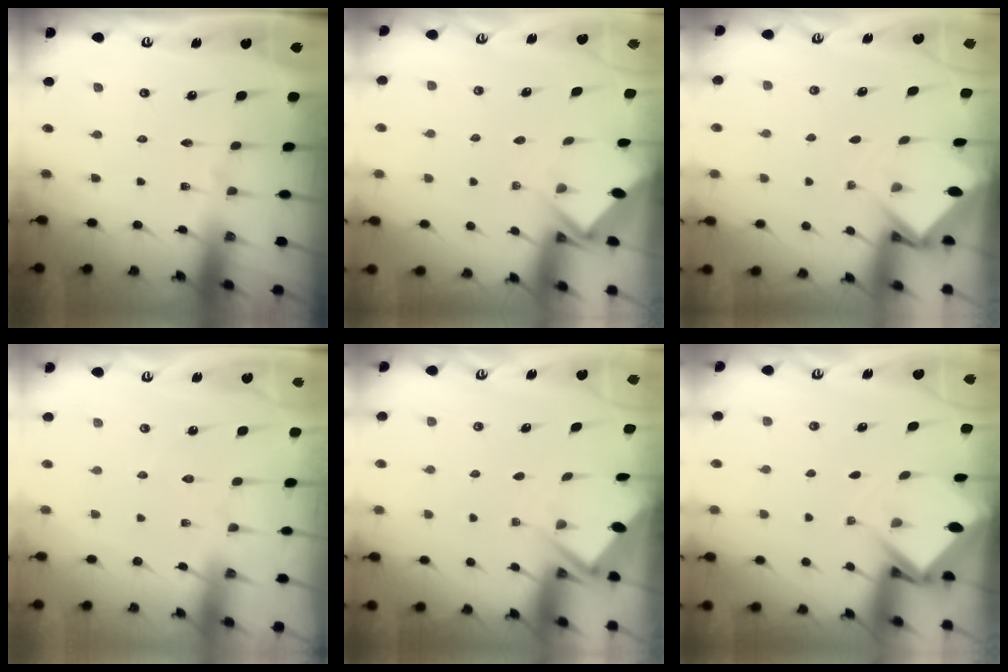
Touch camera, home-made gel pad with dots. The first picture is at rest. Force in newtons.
{"total": 2.7, "press": 2.7, "slide": 0.2}
{"total": 2.9, "press": 2.9, "slide": 0.2}
{"total": 2.1, "press": 2.1, "slide": 0.3}
{"total": 3.0, "press": 2.9, "slide": 0.4}
{"total": 3.7, "press": 3.6, "slide": 0.3}